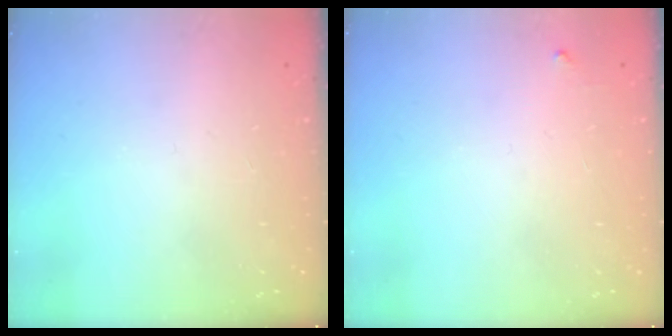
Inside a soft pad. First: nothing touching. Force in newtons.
{"total": 3.6, "press": 3.6, "slide": 0.4}